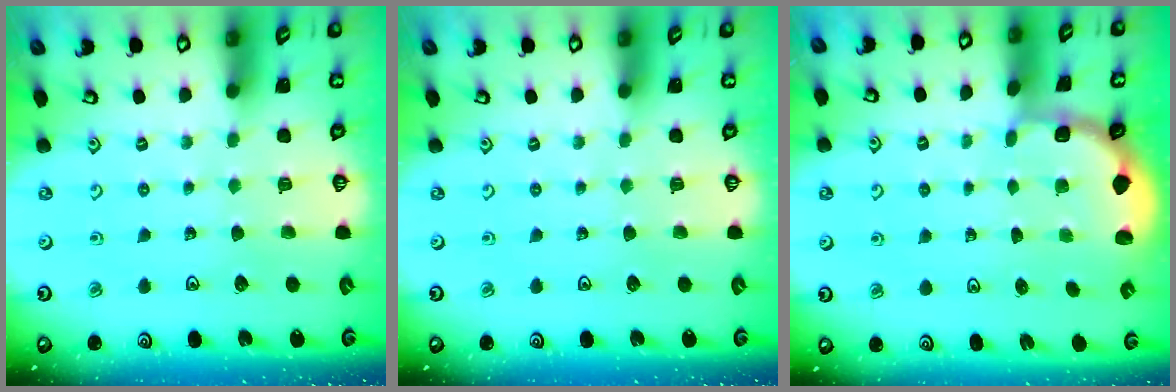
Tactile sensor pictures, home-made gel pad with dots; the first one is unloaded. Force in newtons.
{"total": 0.0}
{"total": 1.8, "press": 1.7, "slide": 0.7}